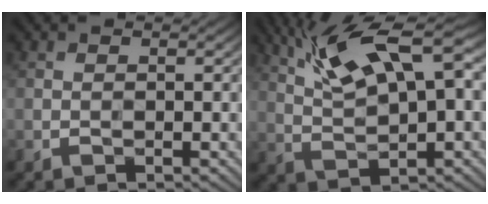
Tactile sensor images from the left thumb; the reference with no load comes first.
{"total": 12.1, "force": [5.8, 3.5, 10.0], "torque": [-0.203, 0.016, 0.107]}